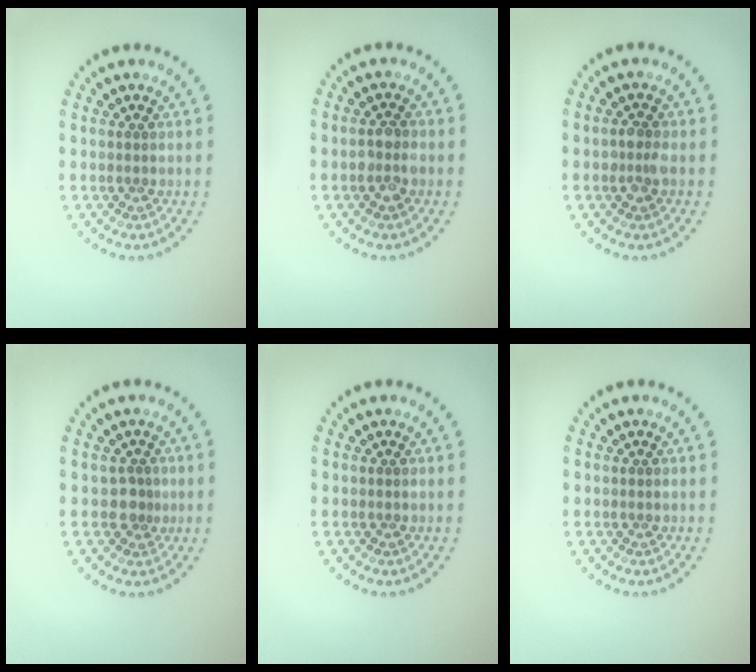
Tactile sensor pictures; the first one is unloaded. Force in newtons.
{"total": 2.1, "press": 2.0, "slide": 0.4}
{"total": 1.4, "press": 1.4, "slide": 0.2}
{"total": 1.2, "press": 0.8, "slide": 0.9}
{"total": 0.0}
{"total": 0.0}